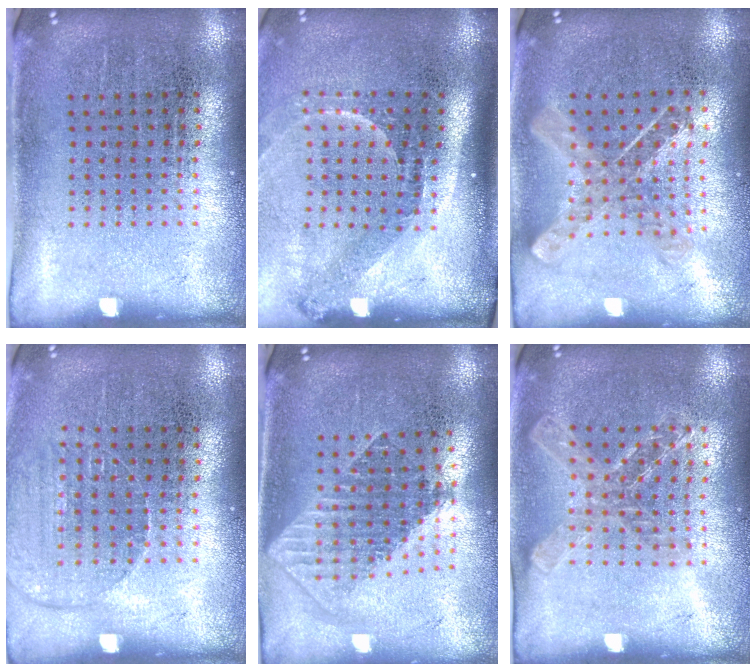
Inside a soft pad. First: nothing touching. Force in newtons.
{"total": 2.2, "press": 1.6, "slide": 1.6}
{"total": 0.9, "press": 0.9, "slide": 0.1}
{"total": 1.2, "press": 1.2, "slide": 0.1}
{"total": 1.8, "press": 1.4, "slide": 1.1}
{"total": 1.4, "press": 1.3, "slide": 0.4}